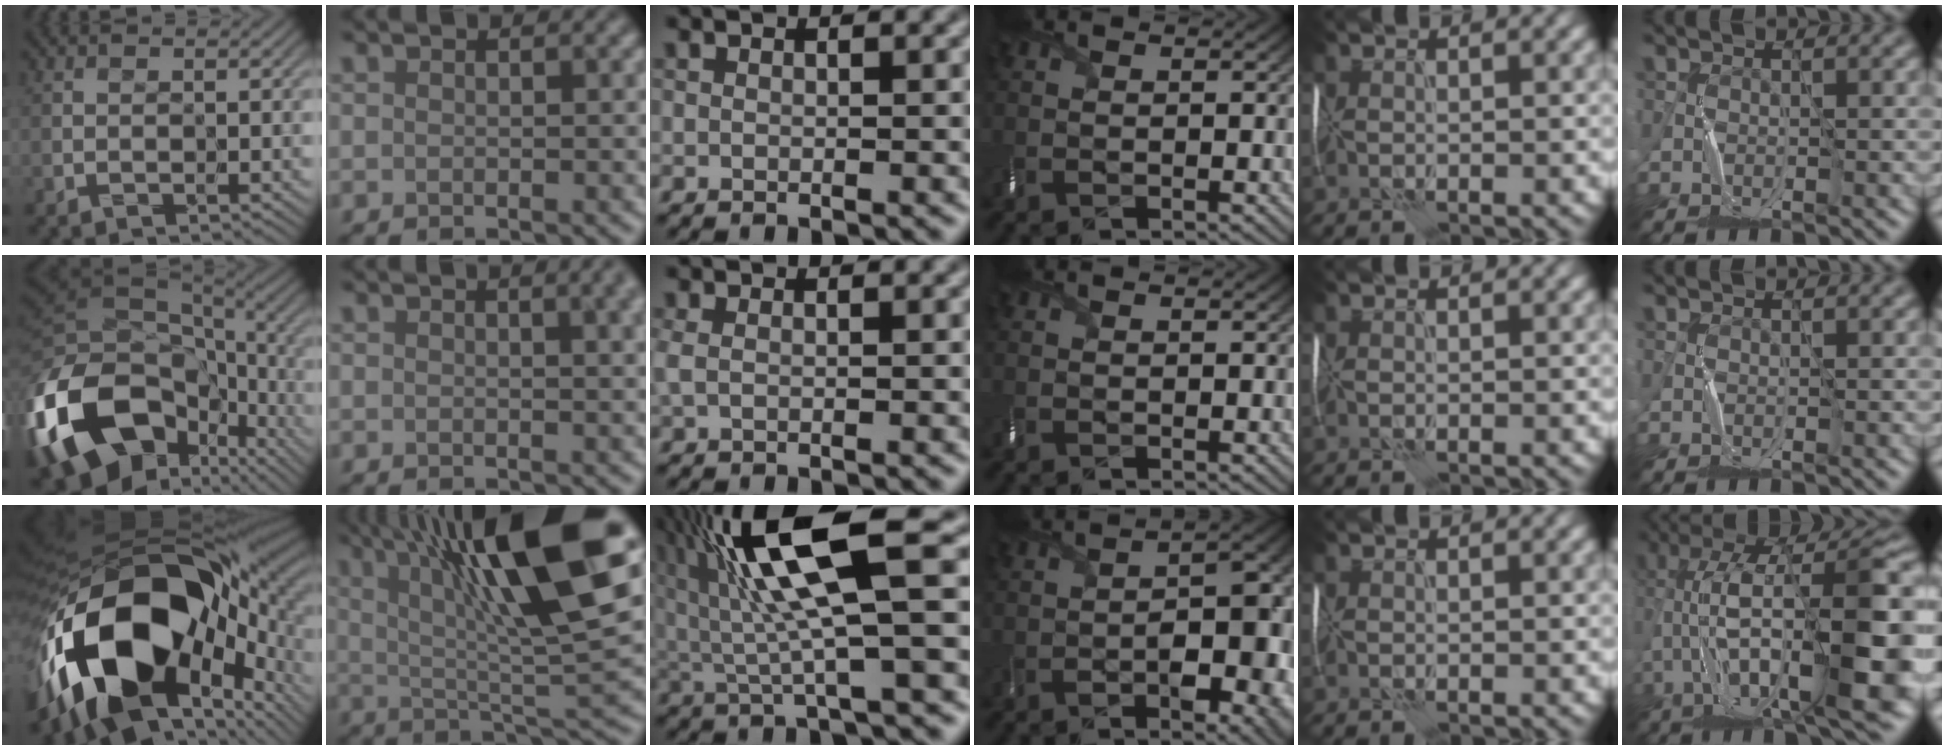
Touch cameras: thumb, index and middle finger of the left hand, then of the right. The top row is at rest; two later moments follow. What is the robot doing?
{"motion": "wrap", "object": "thread"}